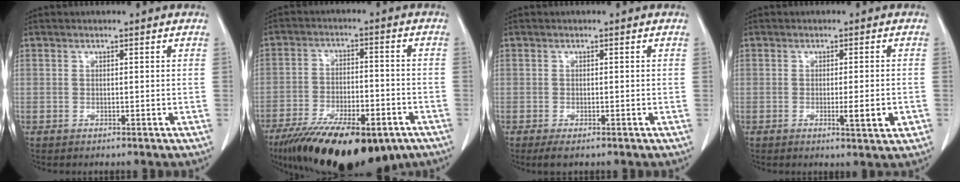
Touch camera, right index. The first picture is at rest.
{"total": 21.3, "force": [-14.1, 7.9, 13.9], "torque": [-0.211, -0.017, -0.215]}
{"total": 2.1, "force": [-1.4, 0.6, 1.3], "torque": [-0.025, -0.005, -0.021]}
{"total": 4.0, "force": [-1.2, 0.4, 3.8], "torque": [-0.053, -0.007, -0.016]}